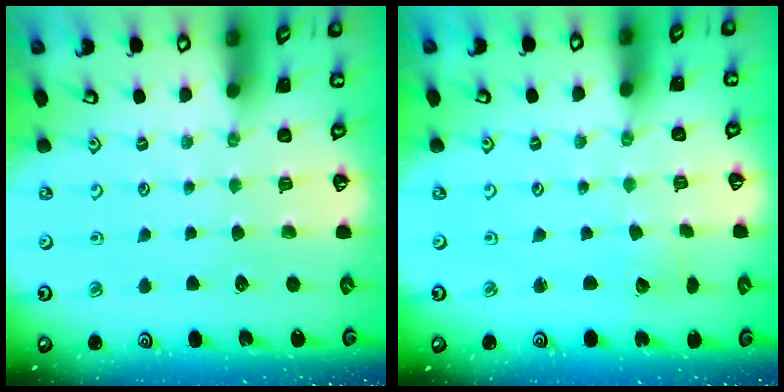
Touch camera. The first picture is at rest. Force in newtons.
{"total": 1.3, "press": 1.3, "slide": 0.0}